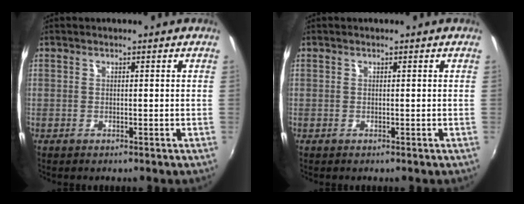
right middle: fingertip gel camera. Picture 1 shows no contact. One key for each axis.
{"total": 0.0}